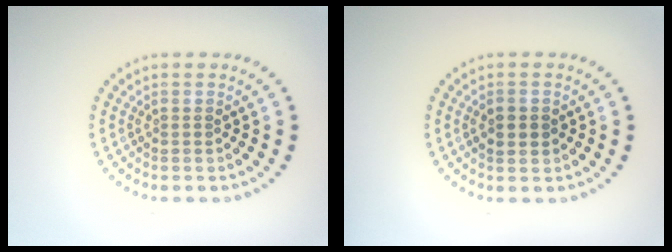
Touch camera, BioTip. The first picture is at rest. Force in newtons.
{"total": 1.7, "press": 1.7, "slide": 0.2}